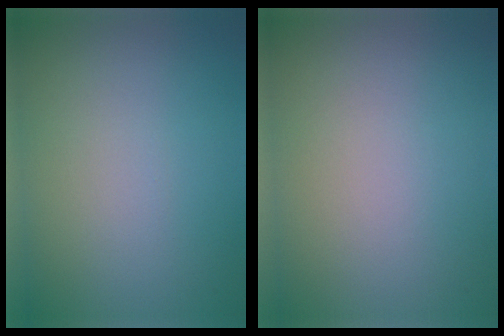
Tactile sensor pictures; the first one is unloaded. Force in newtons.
{"total": 0.0}